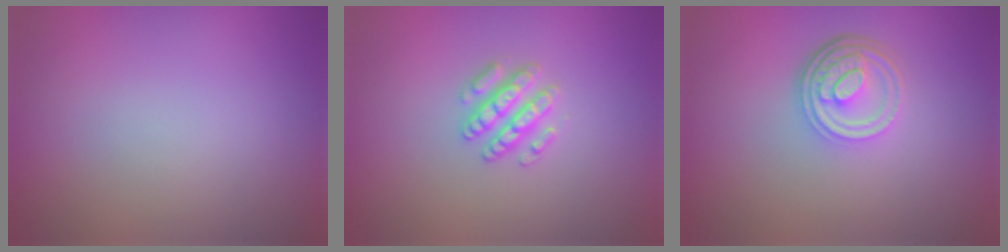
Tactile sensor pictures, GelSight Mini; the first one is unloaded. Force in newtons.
{"total": 2.6, "press": 2.5, "slide": 0.4}
{"total": 4.9, "press": 3.5, "slide": 3.4}